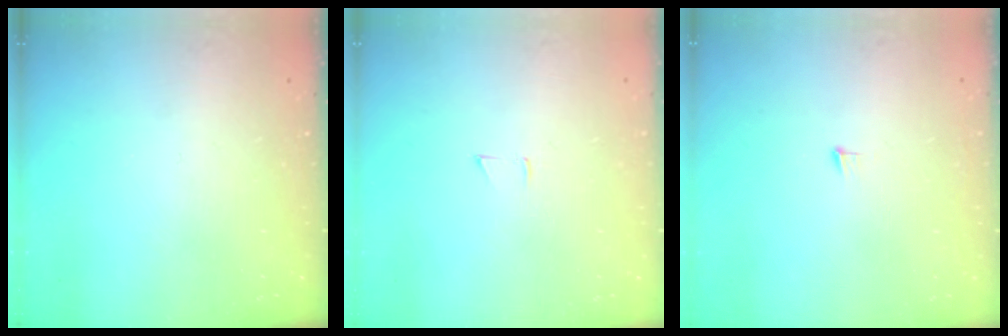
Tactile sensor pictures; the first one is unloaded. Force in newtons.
{"total": 4.1, "press": 4.1, "slide": 0.3}
{"total": 3.6, "press": 3.6, "slide": 0.3}